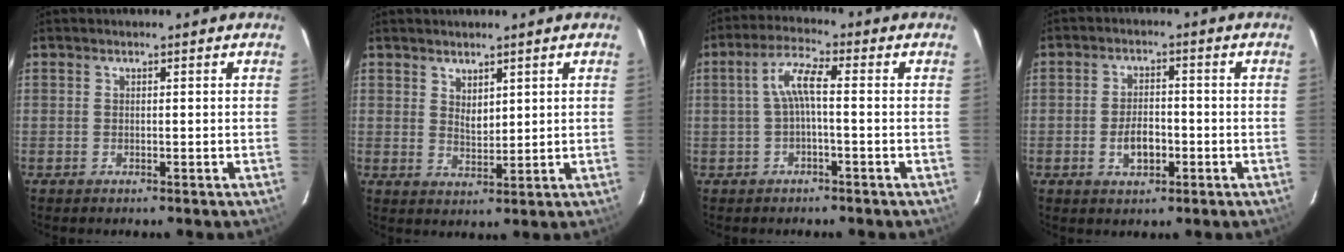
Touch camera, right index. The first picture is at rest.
{"total": 3.1, "force": [2.1, 1.6, 1.7], "torque": [-0.026, -0.003, 0.038]}
{"total": 5.0, "force": [-0.5, 0.9, 4.9], "torque": [-0.103, 0.013, -0.008]}
{"total": 5.1, "force": [-1.7, 2.8, 3.9], "torque": [-0.075, 0.006, -0.023]}